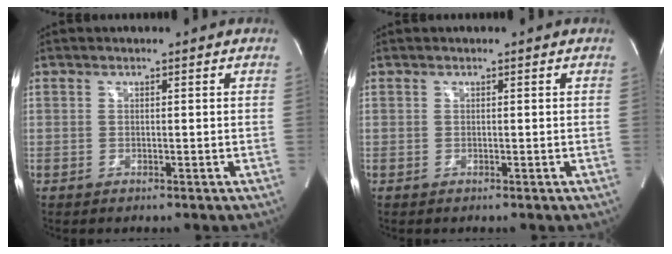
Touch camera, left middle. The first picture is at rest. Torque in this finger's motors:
{"motor_torque": [0.13, -0.19, 0.10, 0.02]}